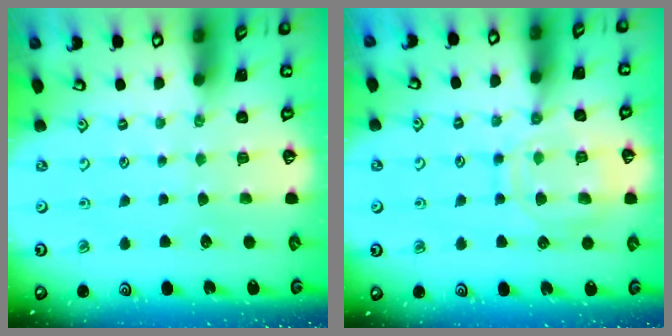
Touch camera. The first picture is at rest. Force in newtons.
{"total": 12.9, "press": 12.8, "slide": 1.1}